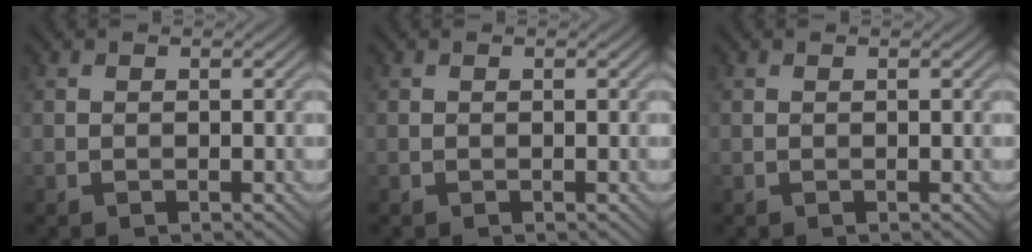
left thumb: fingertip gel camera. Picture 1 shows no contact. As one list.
[{"total": 0.0}, {"total": 0.0}]